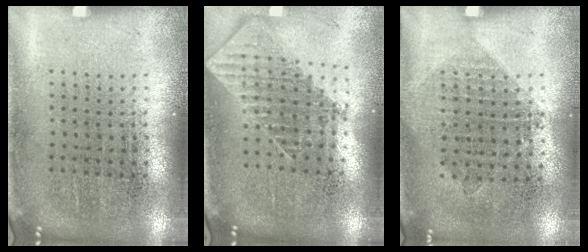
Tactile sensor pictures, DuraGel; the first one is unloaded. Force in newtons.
{"total": 1.9, "press": 1.5, "slide": 1.1}
{"total": 1.1, "press": 0.9, "slide": 0.5}